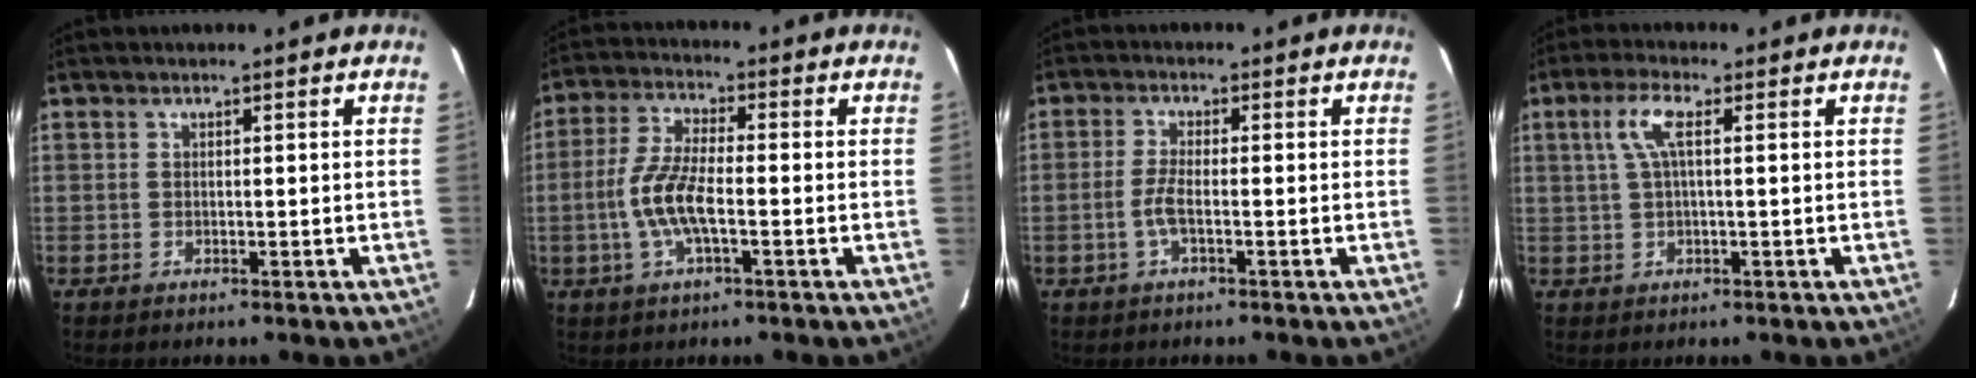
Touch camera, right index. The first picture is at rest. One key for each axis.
{"total": 8.9, "fx": -2.2, "fy": 2.5, "fz": 8.3, "tx": -0.177, "ty": 0.001, "tz": -0.046}
{"total": 3.4, "fx": -1.3, "fy": 0.6, "fz": 3.1, "tx": -0.071, "ty": 0.000, "tz": -0.026}
{"total": 5.0, "fx": 1.1, "fy": 0.6, "fz": 4.8, "tx": -0.098, "ty": 0.006, "tz": 0.023}